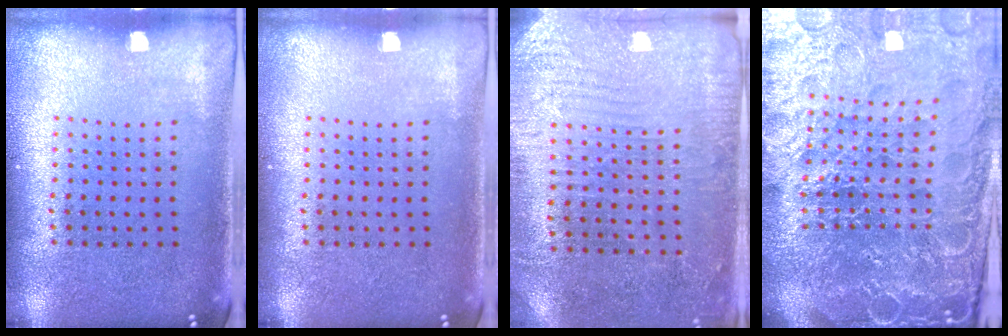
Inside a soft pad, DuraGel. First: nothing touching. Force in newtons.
{"total": 0.0}
{"total": 2.9, "press": 2.7, "slide": 0.9}
{"total": 6.2, "press": 5.6, "slide": 2.8}